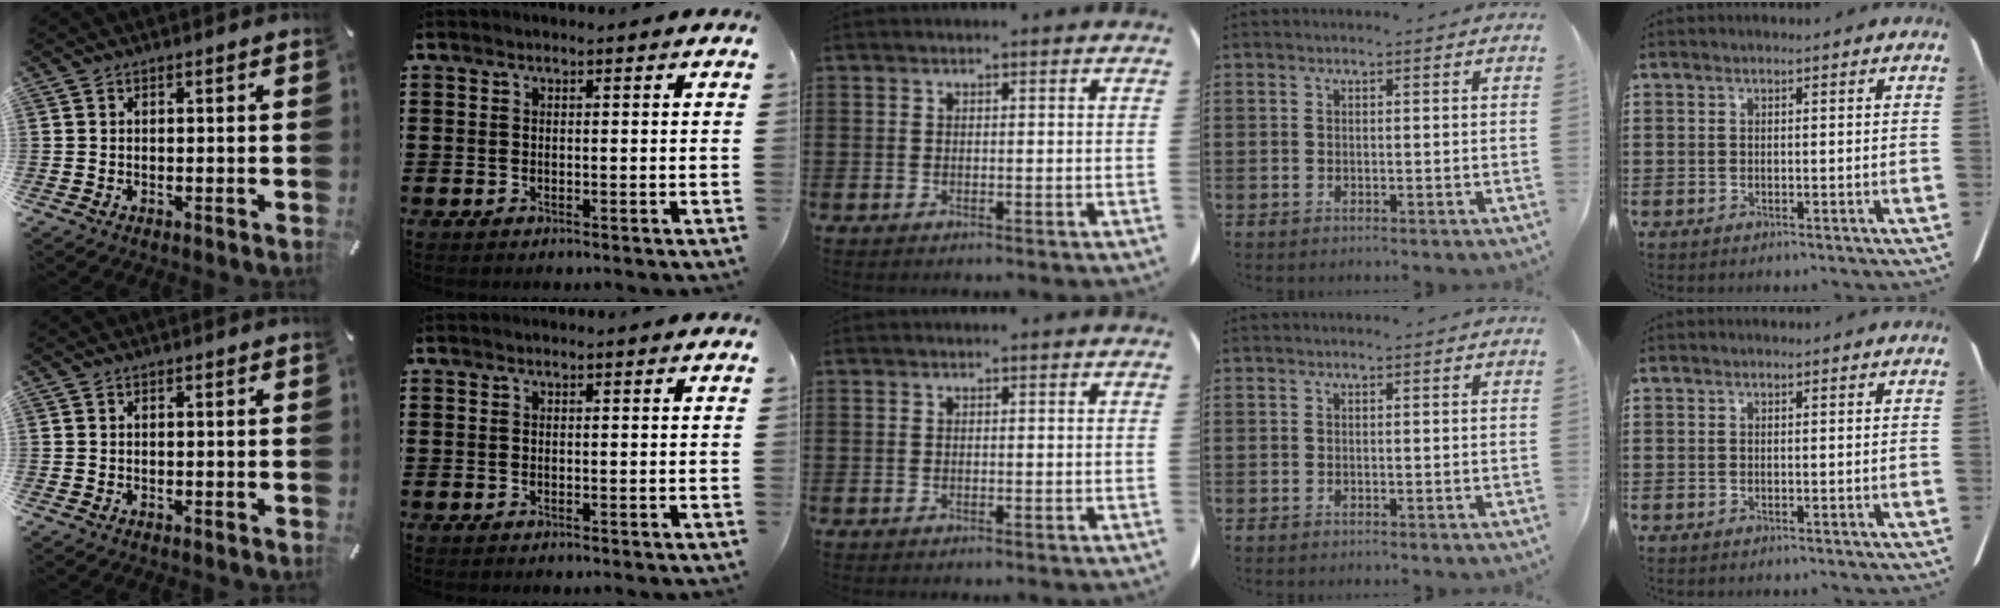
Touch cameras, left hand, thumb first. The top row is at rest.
{}